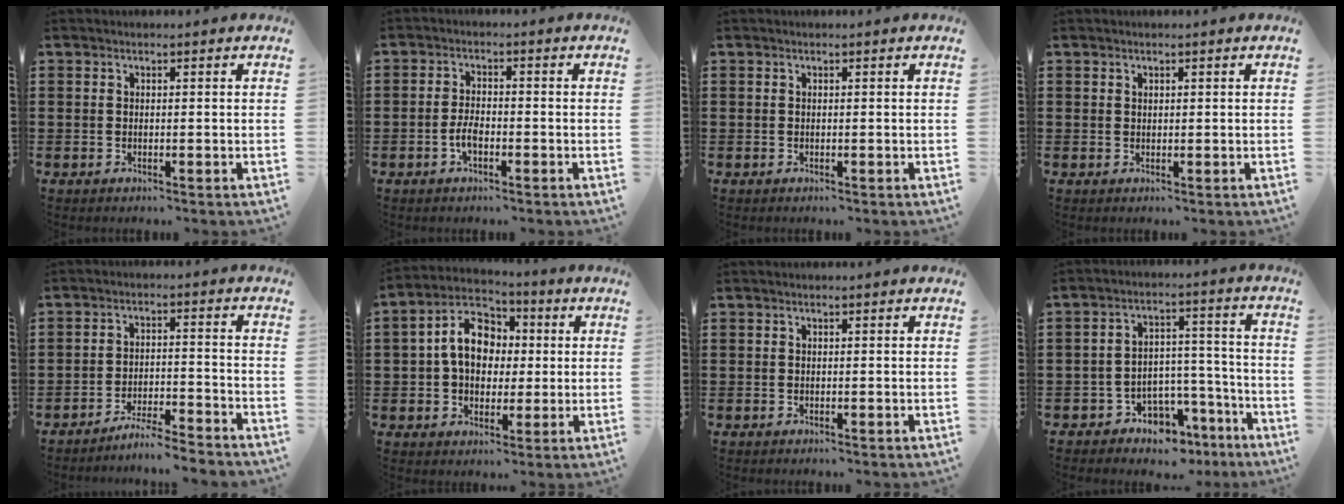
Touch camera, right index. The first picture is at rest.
{"total": 3.3, "force": [-1.3, 1.3, 2.7], "torque": [-0.065, -0.003, -0.027]}
{"total": 0.0}
{"total": 0.6, "force": [0.4, 0.4, 0.1], "torque": [-0.003, 0.002, 0.008]}
{"total": 4.6, "force": [-4.5, -0.2, 1.1], "torque": [-0.020, -0.001, -0.090]}
{"total": 9.9, "force": [0.6, 7.2, 6.8], "torque": [-0.150, 0.012, 0.004]}
{"total": 0.0}
{"total": 6.0, "force": [-5.1, 2.9, 1.0], "torque": [-0.023, 0.021, -0.095]}